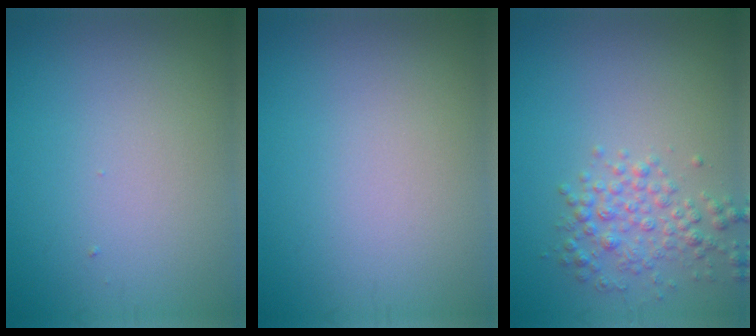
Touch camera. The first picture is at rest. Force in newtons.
{"total": 0.0}
{"total": 2.8, "press": 2.8, "slide": 0.1}